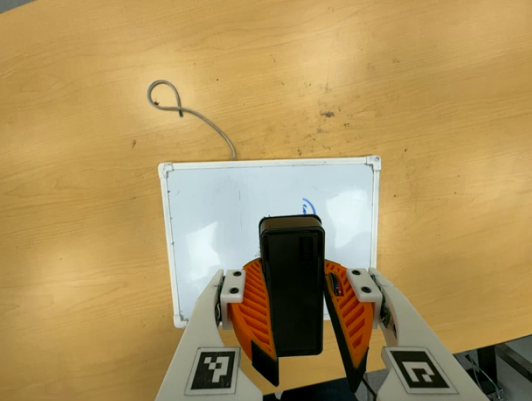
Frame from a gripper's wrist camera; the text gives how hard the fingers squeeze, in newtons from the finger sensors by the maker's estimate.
{"total": 10.1, "left": 9.9, "right": 10.3}